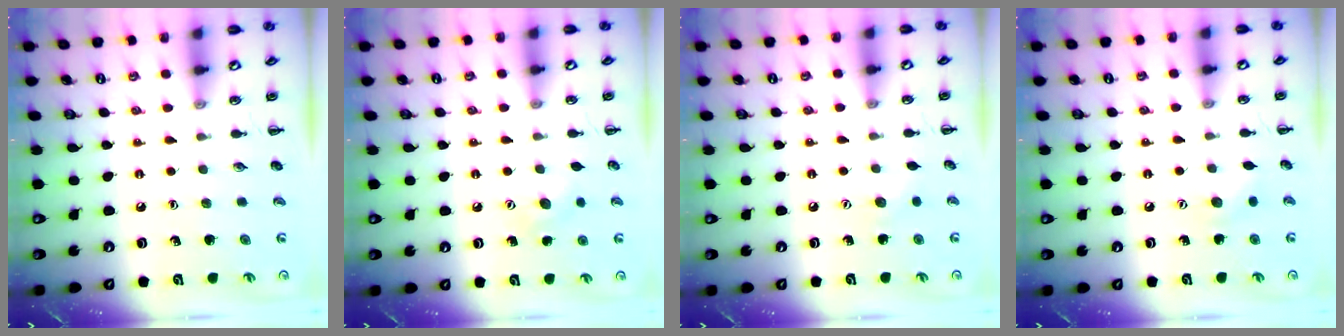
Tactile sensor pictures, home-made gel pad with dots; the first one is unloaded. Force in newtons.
{"total": 5.3, "press": 5.1, "slide": 1.3}
{"total": 3.4, "press": 3.3, "slide": 0.8}
{"total": 4.4, "press": 4.3, "slide": 1.0}